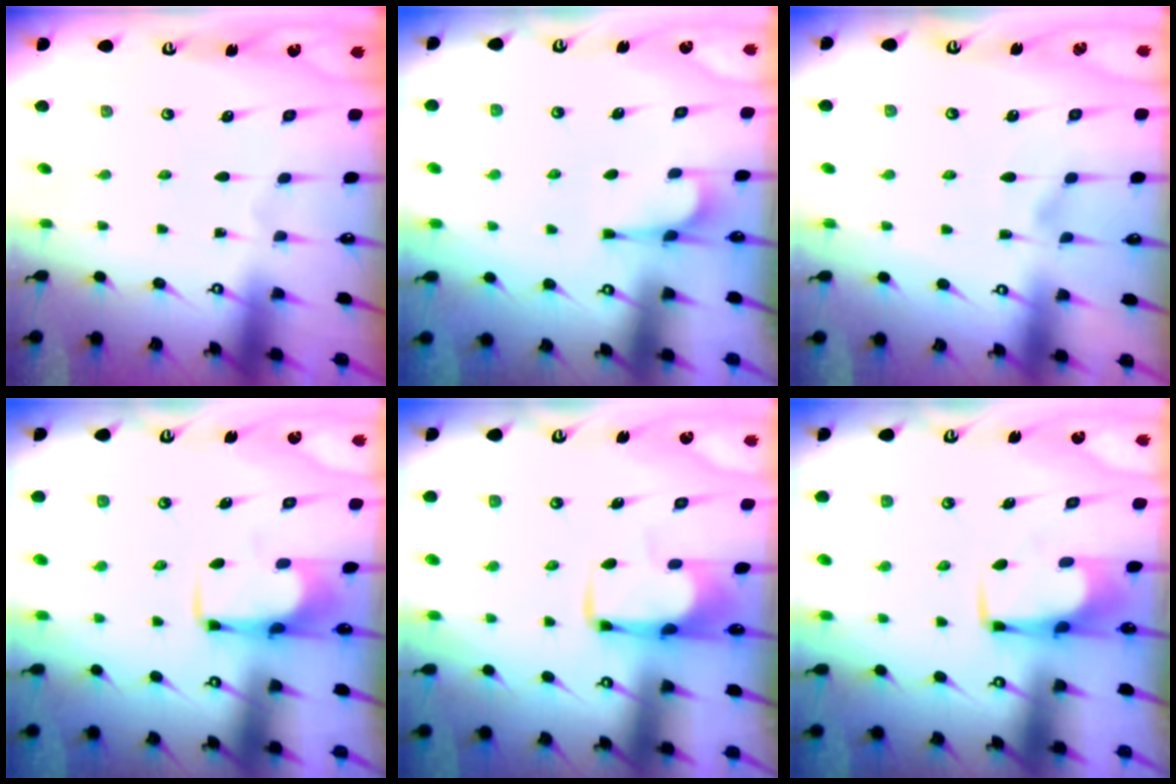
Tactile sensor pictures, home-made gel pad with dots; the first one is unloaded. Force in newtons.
{"total": 1.2, "press": 0.4, "slide": 1.1}
{"total": 1.1, "press": 0.6, "slide": 0.9}
{"total": 2.1, "press": 2.1, "slide": 0.4}
{"total": 2.0, "press": 1.9, "slide": 0.4}
{"total": 1.7, "press": 1.6, "slide": 0.6}